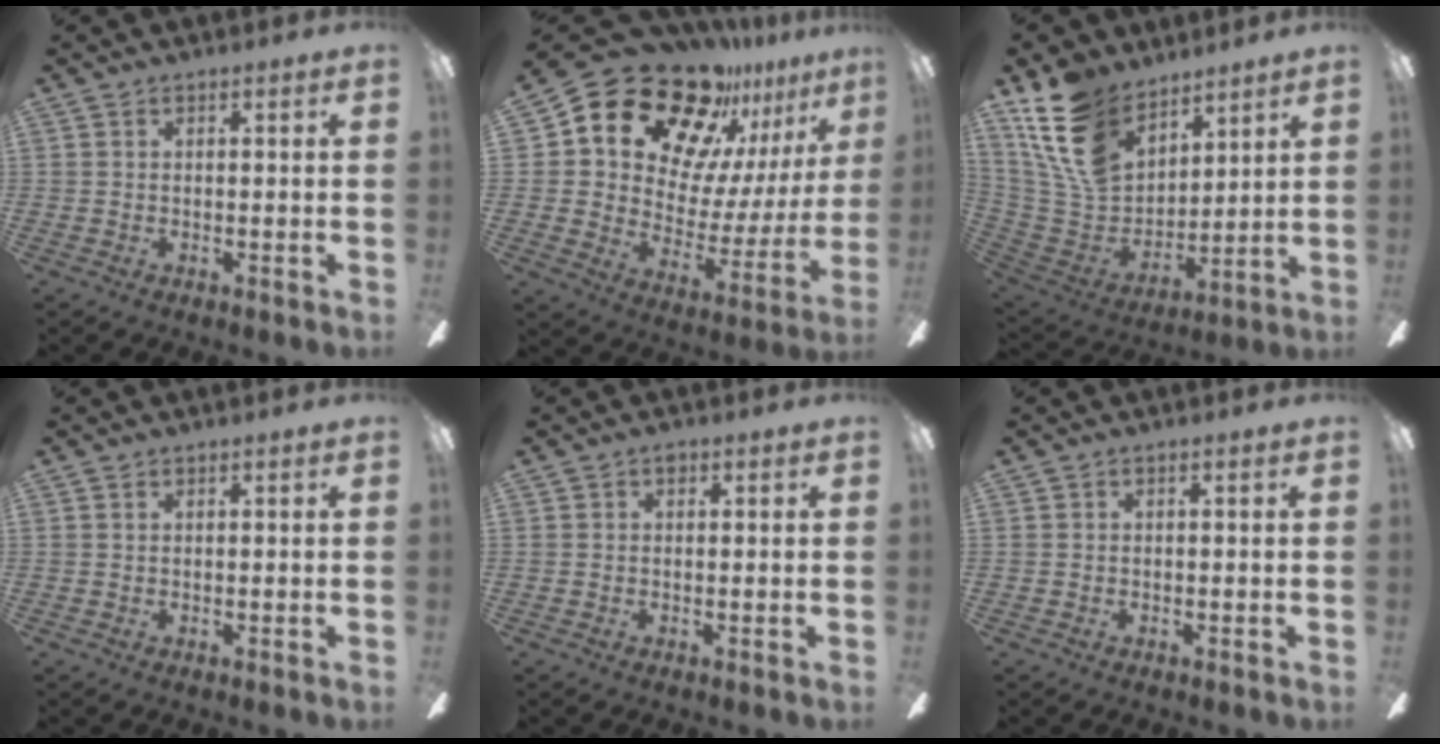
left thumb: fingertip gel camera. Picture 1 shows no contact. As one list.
[{"total": 20.4, "force": [15.9, 10.2, 7.7], "torque": [-0.145, -0.113, 0.290]}, {"total": 18.6, "force": [11.8, 10.8, 9.5], "torque": [-0.228, -0.056, 0.225]}, {"total": 0.6, "force": [0.5, 0.3, 0.2], "torque": [-0.005, 0.002, 0.009]}, {"total": 1.0, "force": [0.5, 0.7, 0.6], "torque": [-0.004, -0.001, 0.007]}, {"total": 0.0}]